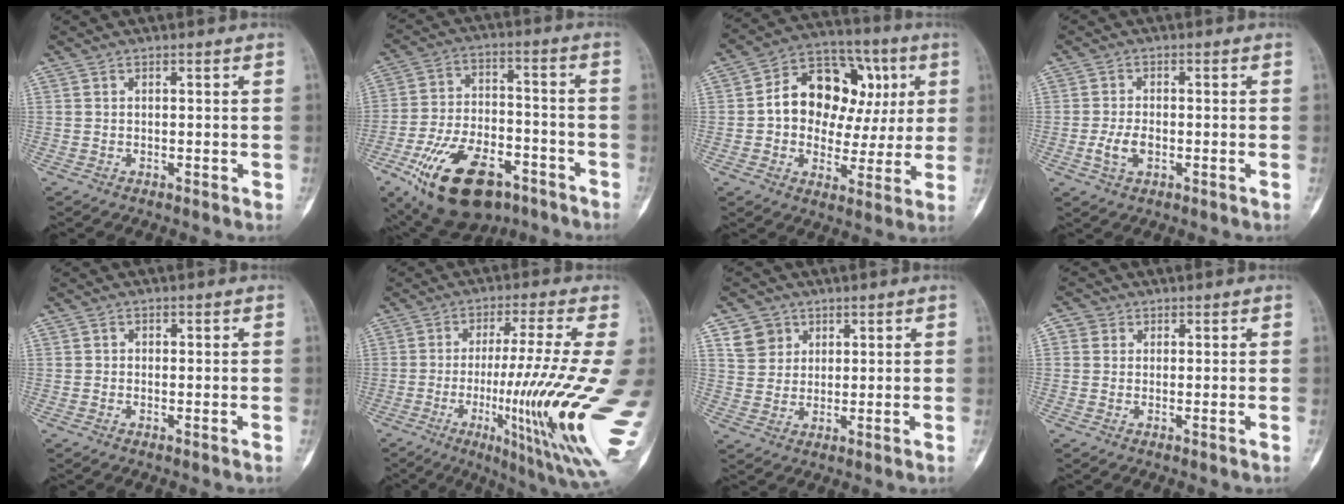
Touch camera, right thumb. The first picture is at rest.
{"total": 20.7, "force": [-11.4, 11.1, 13.3], "torque": [-0.240, 0.053, -0.185]}
{"total": 18.9, "force": [3.4, 13.4, 12.9], "torque": [-0.144, 0.032, 0.050]}
{"total": 3.6, "force": [-1.0, 2.0, 2.8], "torque": [-0.064, 0.007, -0.018]}
{"total": 0.5, "force": [0.1, 0.5, 0.0], "torque": [0.002, 0.000, -0.003]}
{"total": 20.6, "force": [-2.3, 2.0, 20.4], "torque": [-0.308, -0.019, -0.024]}
{"total": 5.2, "force": [2.7, 4.4, 0.7], "torque": [0.006, -0.008, 0.052]}
{"total": 1.9, "force": [0.7, 1.7, 0.4], "torque": [0.002, -0.001, 0.002]}